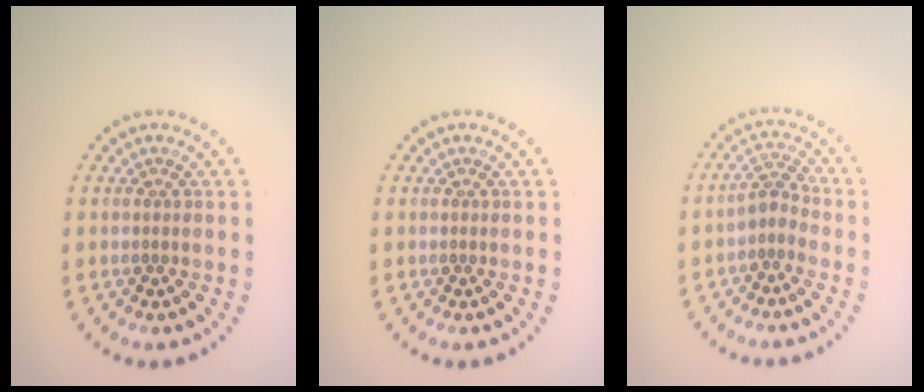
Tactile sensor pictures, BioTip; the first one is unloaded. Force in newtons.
{"total": 0.0}
{"total": 2.1, "press": 1.6, "slide": 1.3}